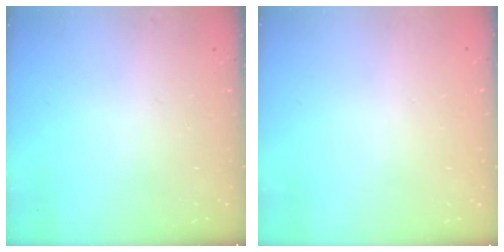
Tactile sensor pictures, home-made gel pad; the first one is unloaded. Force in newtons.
{"total": 0.0}